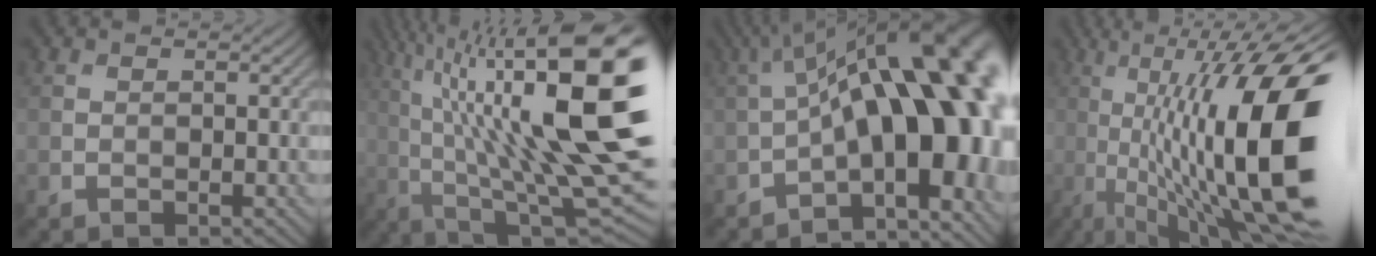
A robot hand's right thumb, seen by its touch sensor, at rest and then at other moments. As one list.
[{"total": 21.1, "force": [4.7, 6.0, 19.7], "torque": [-0.322, 0.031, 0.092]}, {"total": 18.5, "force": [-1.5, 7.2, 17.0], "torque": [-0.226, 0.017, -0.016]}, {"total": 19.2, "force": [-1.0, 6.1, 18.2], "torque": [-0.287, 0.008, -0.009]}]